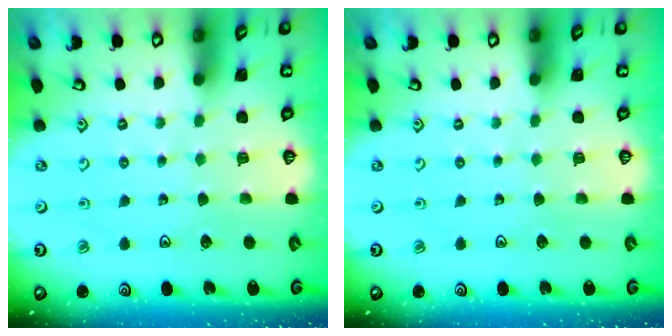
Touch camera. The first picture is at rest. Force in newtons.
{"total": 0.0}